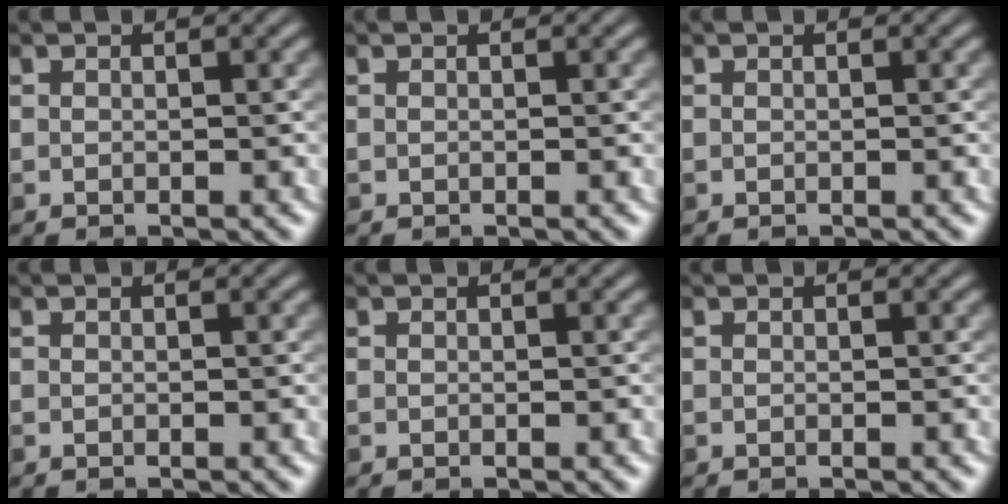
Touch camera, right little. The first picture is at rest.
{"total": 0.0}
{"total": 0.0}
{"total": 0.0}
{"total": 0.0}
{"total": 0.0}